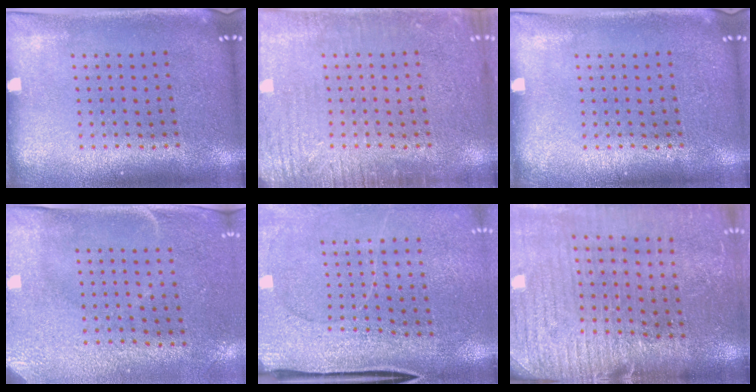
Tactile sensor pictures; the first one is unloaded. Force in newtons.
{"total": 3.0, "press": 3.0, "slide": 0.3}
{"total": 0.0}
{"total": 2.9, "press": 2.4, "slide": 1.6}
{"total": 3.0, "press": 2.8, "slide": 1.1}
{"total": 3.2, "press": 3.0, "slide": 1.0}